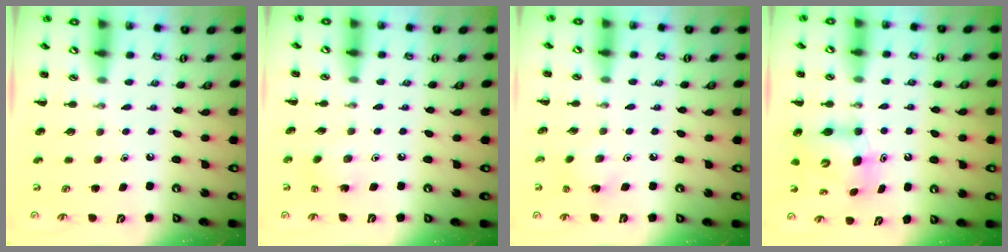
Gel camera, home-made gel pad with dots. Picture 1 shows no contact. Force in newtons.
{"total": 3.7, "press": 3.6, "slide": 1.1}
{"total": 2.2, "press": 2.1, "slide": 0.7}
{"total": 7.3, "press": 7.2, "slide": 1.4}